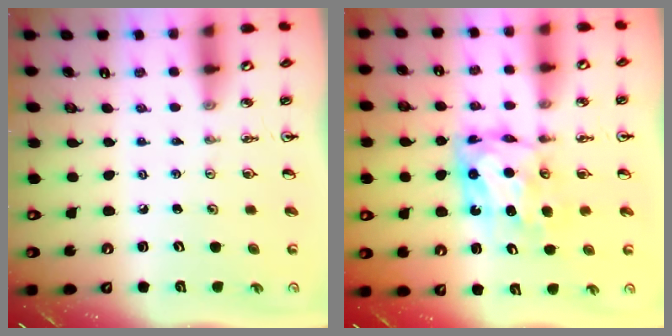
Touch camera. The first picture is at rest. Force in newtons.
{"total": 7.8, "press": 7.7, "slide": 0.7}